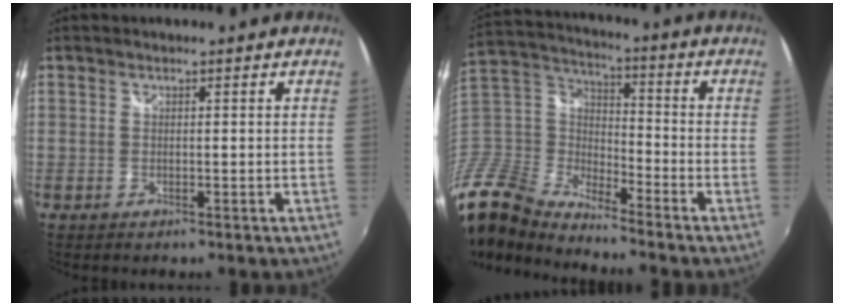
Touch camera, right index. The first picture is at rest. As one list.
[{"total": 15.4, "force": [-12.0, 7.1, 6.6], "torque": [-0.177, 0.001, -0.255]}]